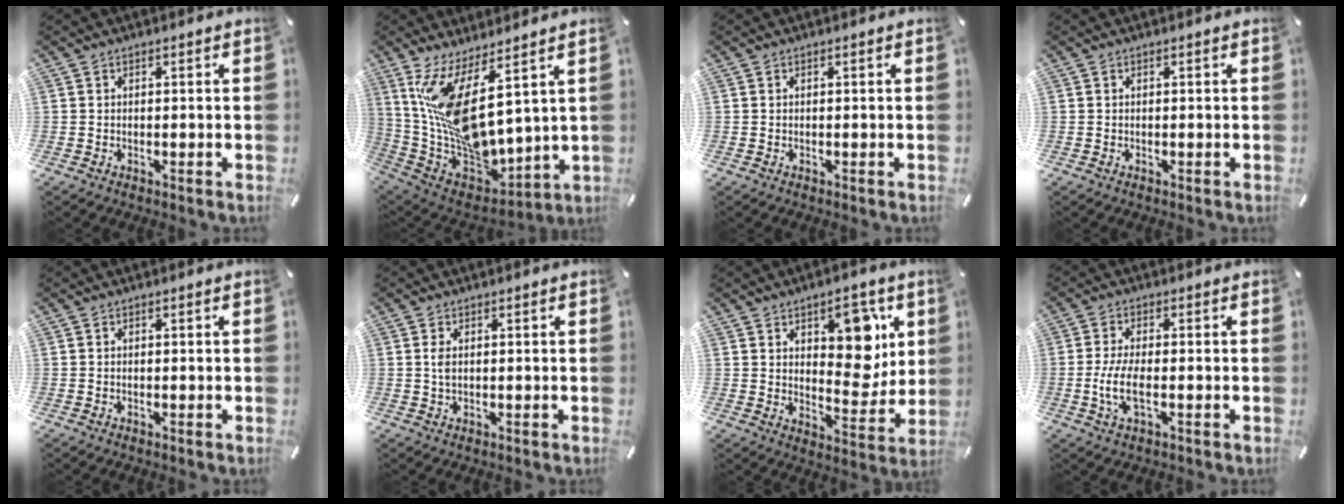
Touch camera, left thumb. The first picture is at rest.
{"total": 15.6, "force": [5.4, 6.3, 13.2], "torque": [-0.283, -0.076, 0.093]}
{"total": 0.0}
{"total": 0.0}
{"total": 0.0}
{"total": 2.0, "force": [0.4, 0.9, 1.8], "torque": [-0.045, 0.002, 0.002]}
{"total": 12.3, "force": [5.7, 7.1, 8.3], "torque": [-0.095, -0.031, 0.096]}
{"total": 6.8, "force": [-1.4, 2.3, 6.3], "torque": [-0.138, -0.012, -0.027]}